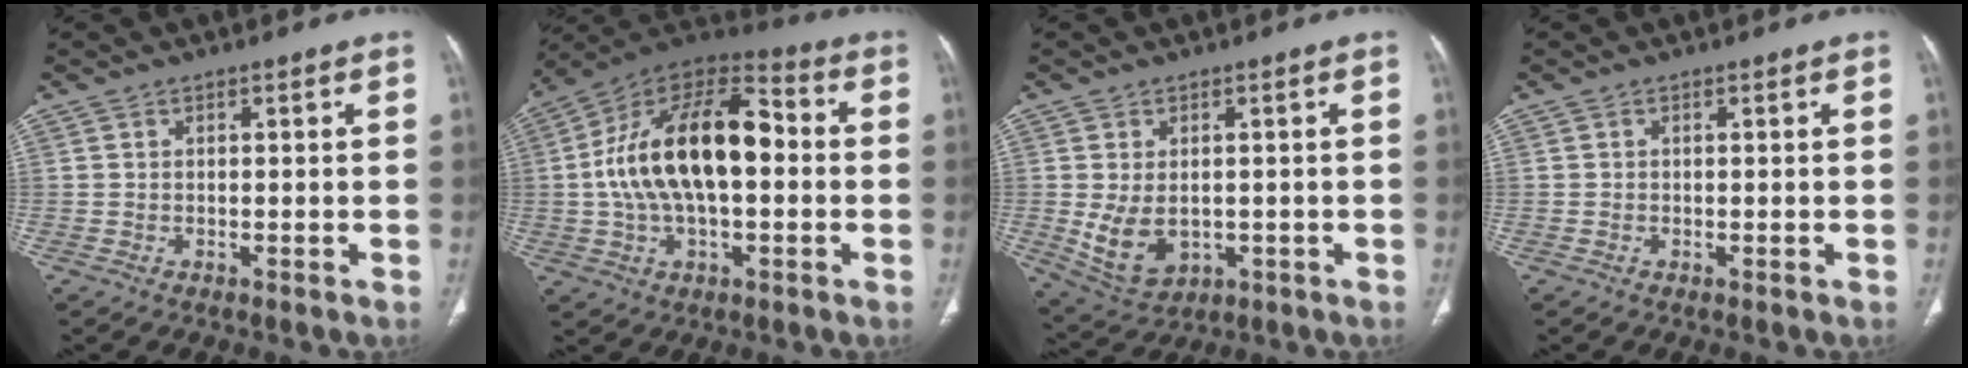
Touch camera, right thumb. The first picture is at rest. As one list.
[{"total": 22.0, "force": [0.5, 11.6, 18.7], "torque": [-0.324, 0.037, 0.002]}, {"total": 8.1, "force": [-0.7, 5.5, 5.8], "torque": [-0.096, -0.007, 0.010]}, {"total": 0.0}]